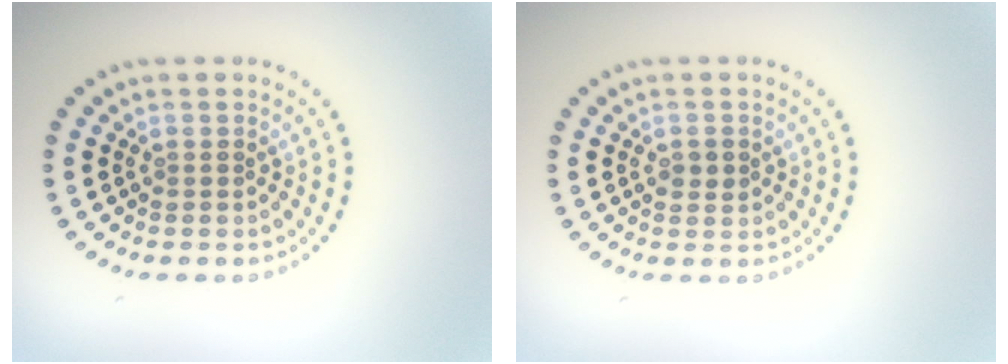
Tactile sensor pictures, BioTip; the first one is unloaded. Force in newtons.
{"total": 1.2, "press": 1.2, "slide": 0.1}